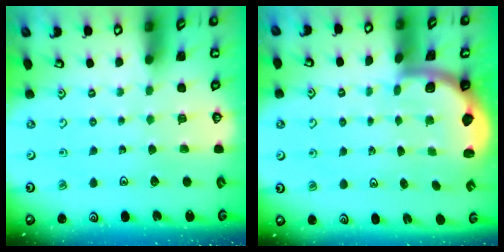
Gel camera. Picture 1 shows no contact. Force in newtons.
{"total": 2.0, "press": 2.0, "slide": 0.5}